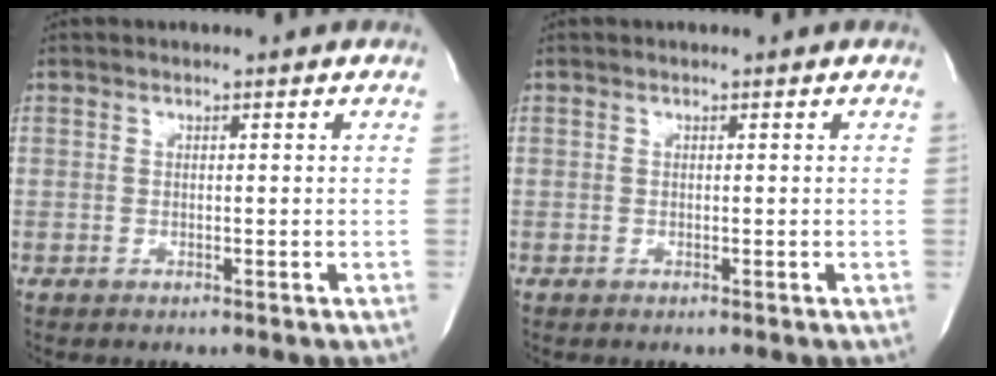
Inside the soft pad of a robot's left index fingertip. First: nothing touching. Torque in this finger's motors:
{"motor_torque": [-0.03, 0.00, 0.00, 0.00]}